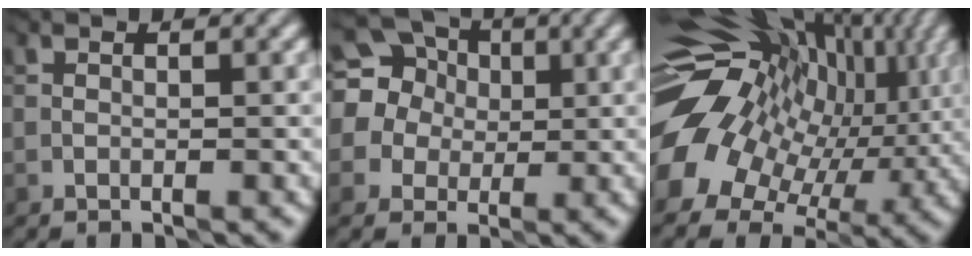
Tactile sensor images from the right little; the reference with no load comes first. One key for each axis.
{"total": 10.9, "fx": 3.1, "fy": 10.0, "fz": 3.1, "tx": -0.102, "ty": 0.043, "tz": 0.031}
{"total": 15.5, "fx": 1.9, "fy": 11.3, "fz": 10.4, "tx": -0.175, "ty": -0.009, "tz": 0.067}